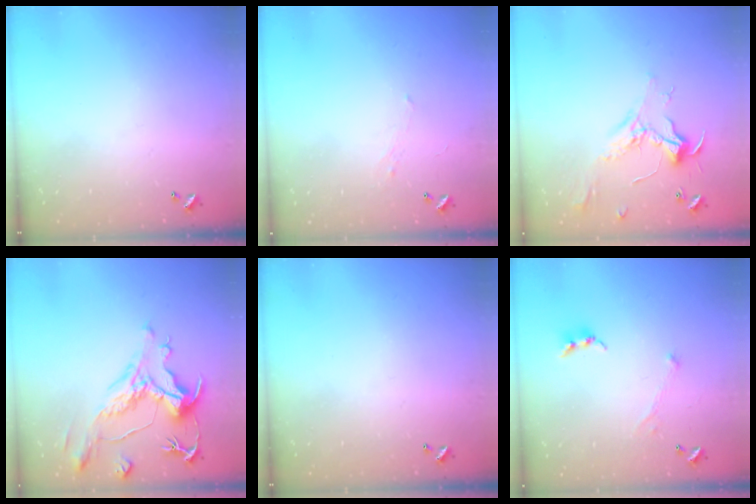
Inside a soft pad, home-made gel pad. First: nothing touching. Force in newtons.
{"total": 1.0, "press": 0.8, "slide": 0.5}
{"total": 2.4, "press": 2.3, "slide": 0.8}
{"total": 1.6, "press": 0.6, "slide": 1.5}
{"total": 0.0}
{"total": 0.0}